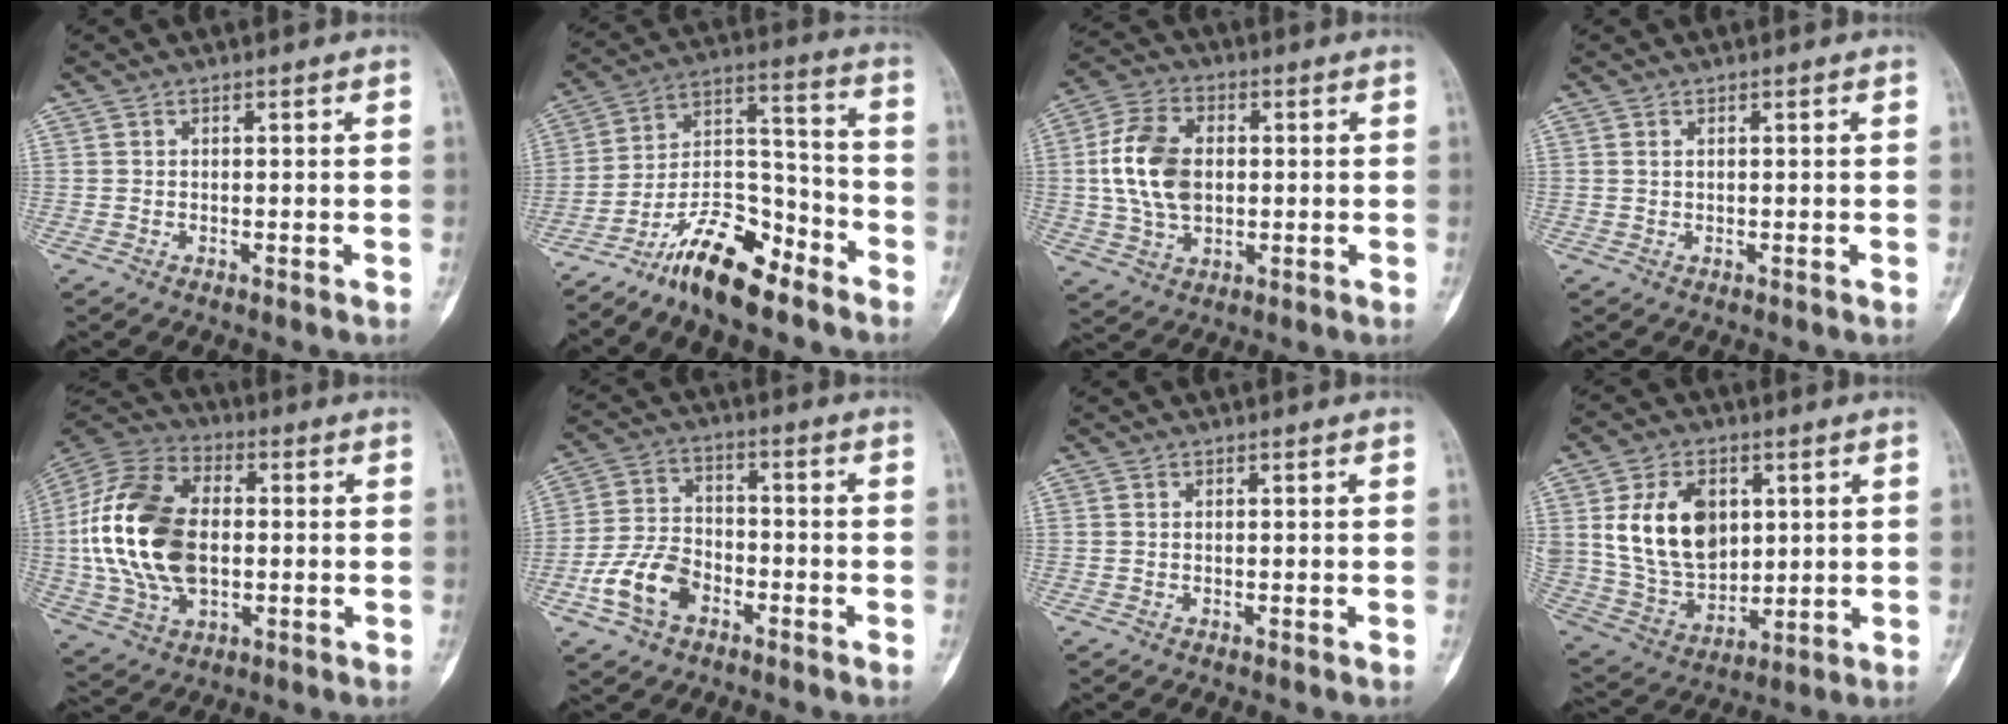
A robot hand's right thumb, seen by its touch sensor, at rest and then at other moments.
{"total": 14.8, "force": [-11.0, 4.9, 8.5], "torque": [-0.130, 0.093, -0.202]}
{"total": 12.7, "force": [0.7, 8.5, 9.4], "torque": [-0.172, 0.010, 0.014]}
{"total": 0.5, "force": [0.2, 0.3, 0.4], "torque": [-0.010, 0.005, 0.006]}
{"total": 21.9, "force": [-0.1, 13.8, 17.0], "torque": [-0.335, 0.009, 0.002]}
{"total": 10.4, "force": [-4.6, 6.8, 6.3], "torque": [-0.119, 0.030, -0.088]}
{"total": 0.0}
{"total": 16.6, "force": [4.2, 11.4, 11.2], "torque": [-0.171, -0.016, 0.096]}